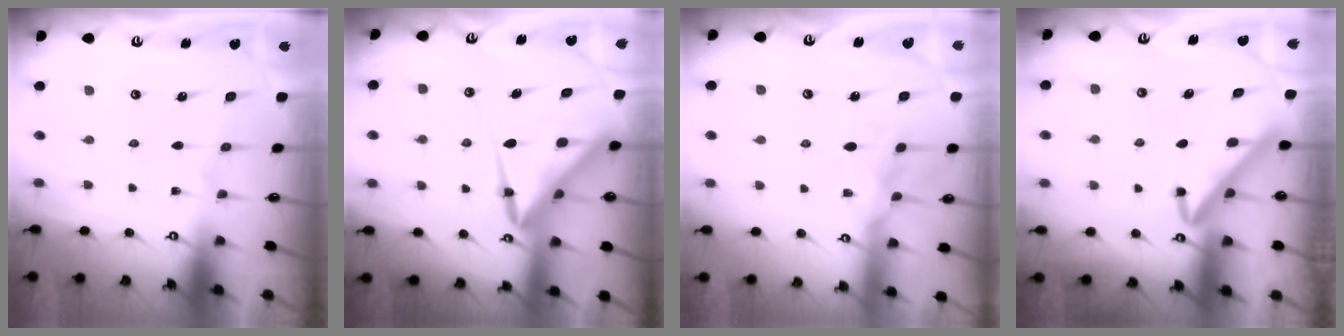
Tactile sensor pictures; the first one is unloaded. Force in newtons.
{"total": 11.1, "press": 11.0, "slide": 1.1}
{"total": 10.8, "press": 10.7, "slide": 0.9}
{"total": 5.8, "press": 5.8, "slide": 0.3}